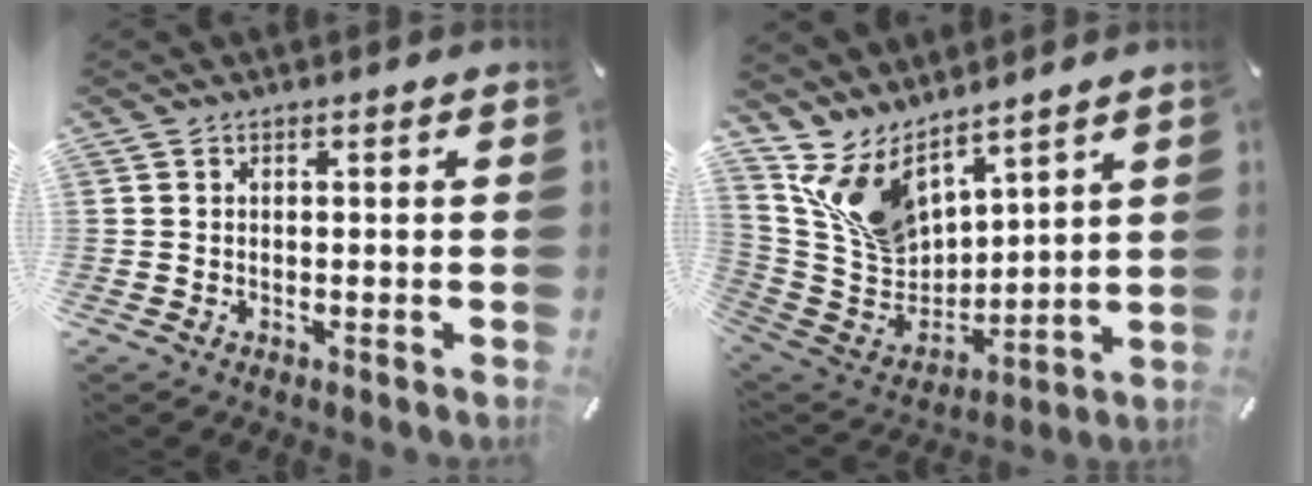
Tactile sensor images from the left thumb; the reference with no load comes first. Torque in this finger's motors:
{"motor_torque": [1.86, 0.32, 1.11, -1.65, 0.29]}